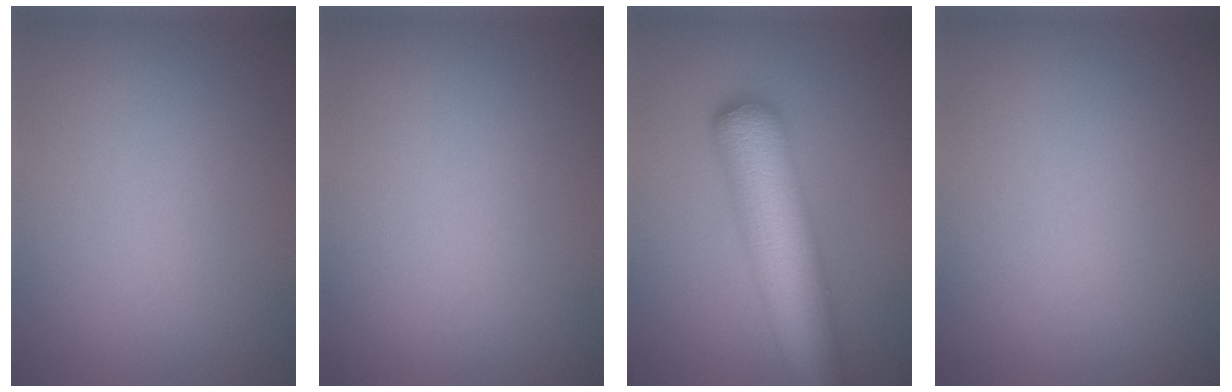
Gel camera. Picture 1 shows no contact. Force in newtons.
{"total": 0.0}
{"total": 9.2, "press": 9.2, "slide": 0.3}
{"total": 0.0}